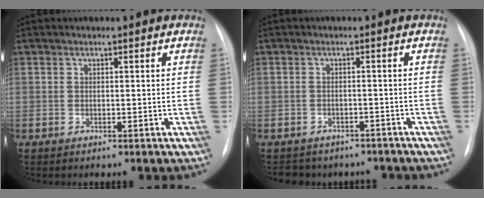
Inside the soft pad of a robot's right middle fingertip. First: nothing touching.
{"total": 8.1, "force": [-7.0, 4.0, 1.0], "torque": [-0.017, 0.010, -0.077]}